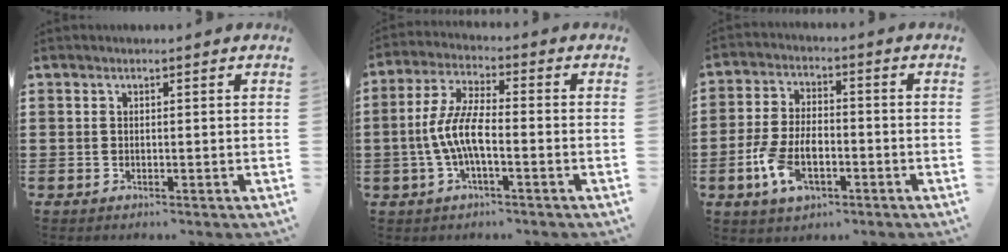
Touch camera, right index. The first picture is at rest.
{"total": 7.0, "force": [-1.8, 2.1, 6.5], "torque": [-0.154, -0.012, -0.041]}
{"total": 7.8, "force": [-2.8, 4.3, 5.9], "torque": [-0.141, -0.001, -0.056]}